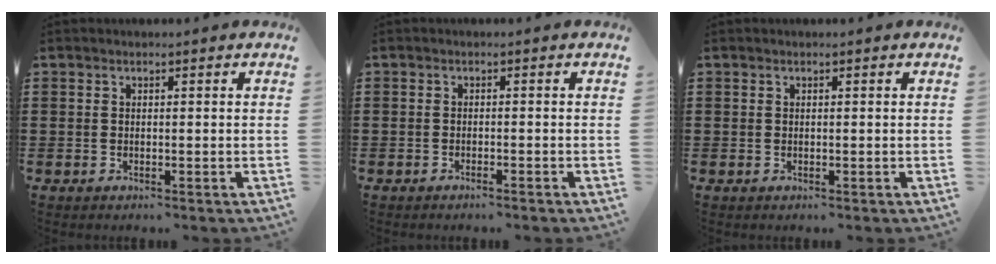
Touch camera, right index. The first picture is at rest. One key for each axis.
{"total": 0.8, "fx": -0.8, "fy": -0.1, "fz": 0.3, "tx": -0.007, "ty": -0.001, "tz": -0.016}
{"total": 0.0}